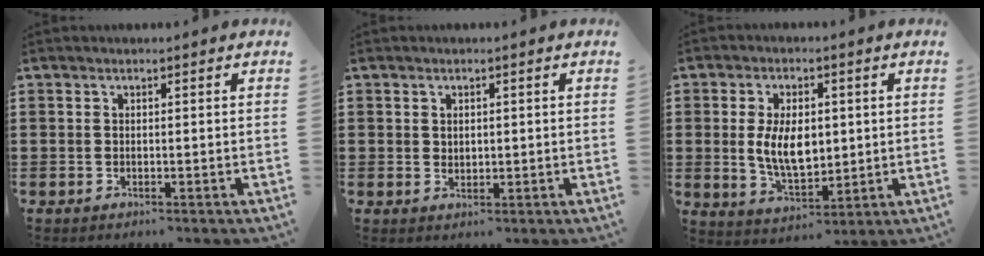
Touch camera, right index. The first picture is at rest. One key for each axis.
{"total": 1.0, "fx": 0.6, "fy": 0.8, "fz": 0.5, "tx": -0.011, "ty": 0.003, "tz": 0.011}
{"total": 8.1, "fx": 0.5, "fy": 4.6, "fz": 6.7, "tx": -0.127, "ty": 0.002, "tz": 0.003}